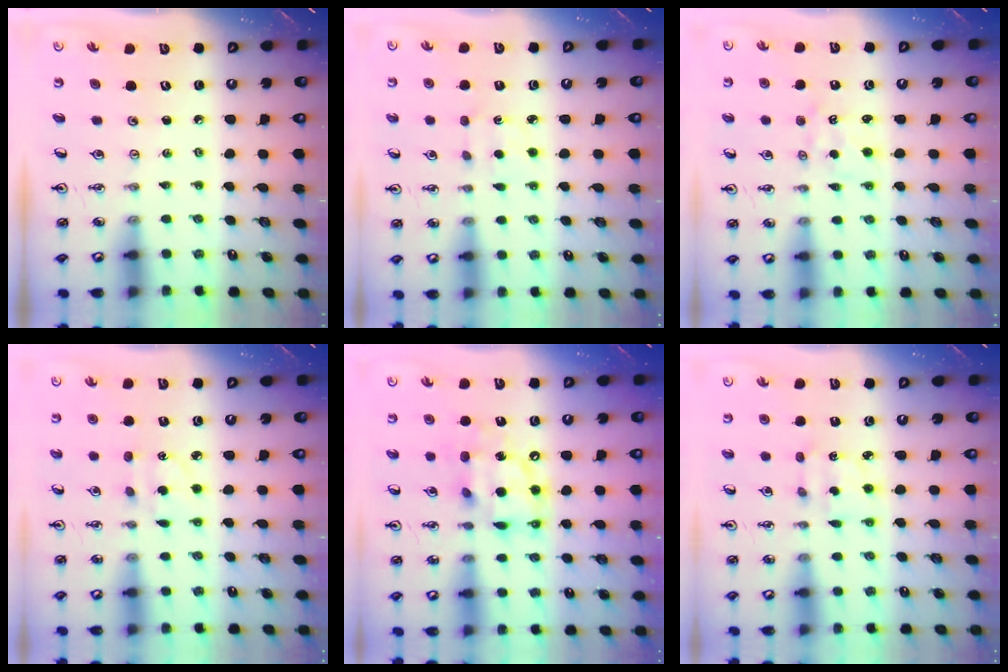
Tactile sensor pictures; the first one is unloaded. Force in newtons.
{"total": 1.9, "press": 1.9, "slide": 0.4}
{"total": 0.9, "press": 0.7, "slide": 0.5}
{"total": 3.8, "press": 3.8, "slide": 0.6}
{"total": 12.7, "press": 12.6, "slide": 1.0}
{"total": 2.5, "press": 2.5, "slide": 0.2}